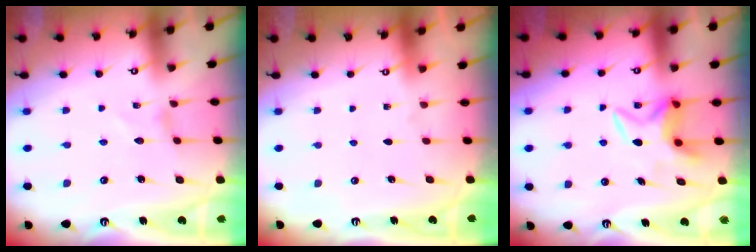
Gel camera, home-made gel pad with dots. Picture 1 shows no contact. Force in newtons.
{"total": 0.0}
{"total": 6.0, "press": 6.0, "slide": 0.4}